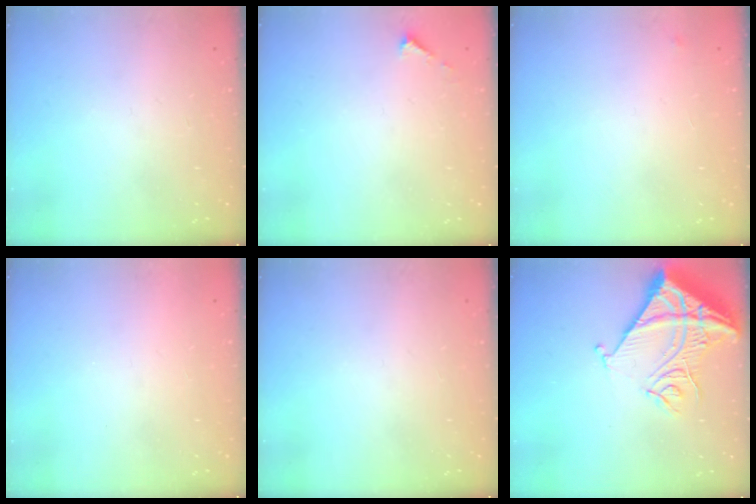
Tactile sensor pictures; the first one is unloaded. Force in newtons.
{"total": 2.1, "press": 2.1, "slide": 0.2}
{"total": 2.5, "press": 2.4, "slide": 0.4}
{"total": 1.5, "press": 1.5, "slide": 0.1}
{"total": 0.0}
{"total": 16.8, "press": 16.6, "slide": 2.1}